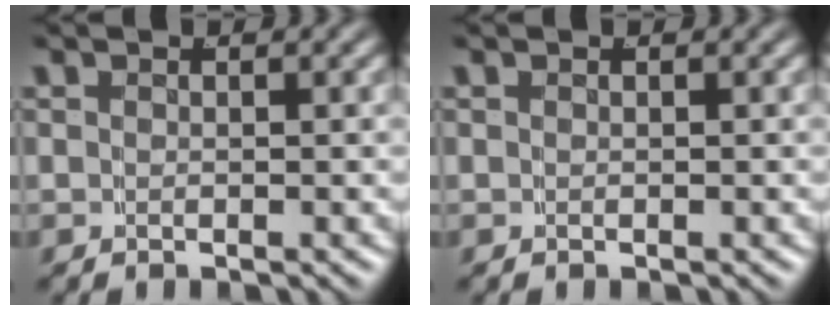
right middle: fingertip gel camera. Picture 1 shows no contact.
{"total": 0.0}